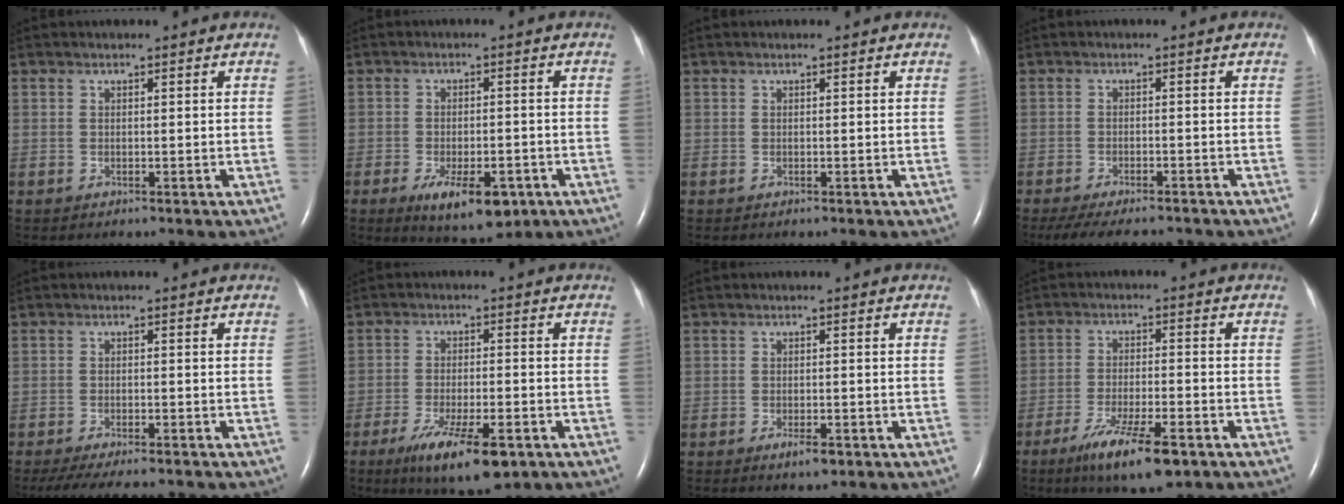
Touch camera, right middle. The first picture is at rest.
{"total": 8.6, "force": [-4.4, 3.2, 6.7], "torque": [-0.108, -0.012, -0.058]}
{"total": 0.0}
{"total": 10.7, "force": [-9.3, 2.5, 4.6], "torque": [-0.078, -0.014, -0.129]}
{"total": 10.2, "force": [-8.8, 1.9, 4.8], "torque": [-0.073, -0.018, -0.125]}
{"total": 10.7, "force": [-6.2, 2.3, 8.4], "torque": [-0.148, -0.023, -0.095]}
{"total": 2.4, "force": [-1.5, 0.7, 1.8], "torque": [-0.034, -0.003, -0.021]}
{"total": 10.0, "force": [-6.2, 1.5, 7.7], "torque": [-0.144, -0.022, -0.100]}